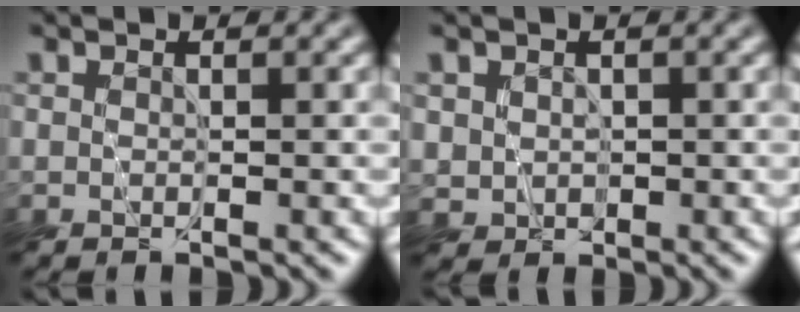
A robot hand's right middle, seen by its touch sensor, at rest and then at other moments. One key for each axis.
{"total": 1.2, "fx": 0.3, "fy": 1.2, "fz": -0.1, "tx": 0.001, "ty": -0.003, "tz": 0.006}